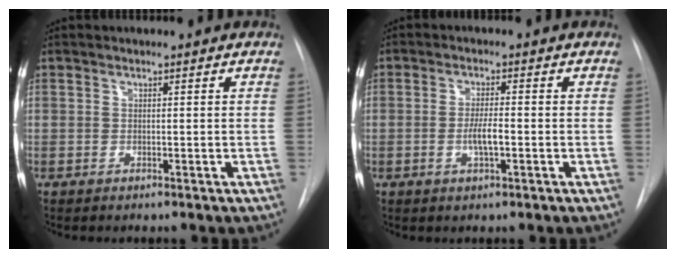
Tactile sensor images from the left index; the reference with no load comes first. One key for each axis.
{"total": 3.4, "fx": -0.9, "fy": 0.6, "fz": 3.2, "tx": -0.063, "ty": -0.004, "tz": -0.017}